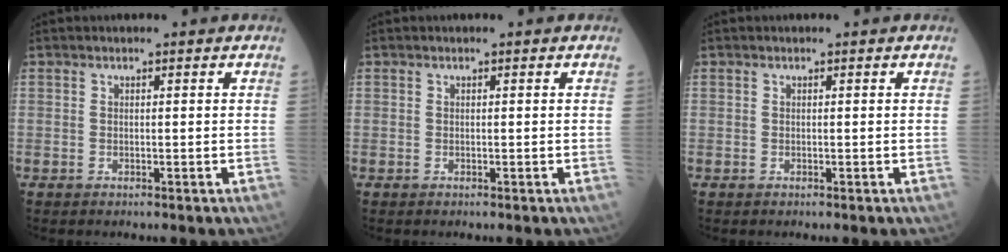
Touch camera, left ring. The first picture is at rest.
{"total": 0.0}
{"total": 0.0}